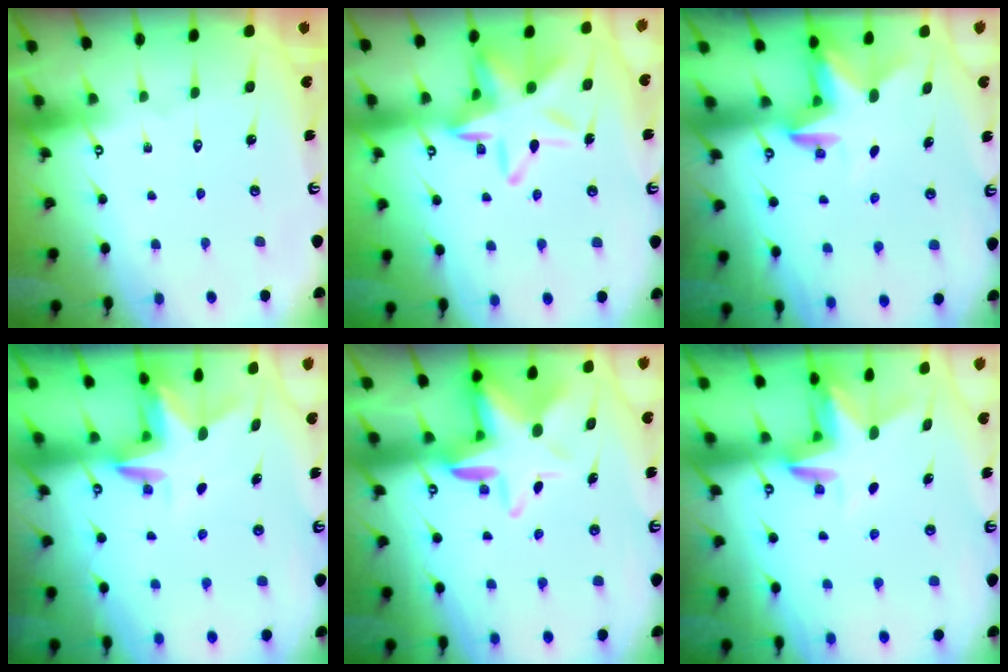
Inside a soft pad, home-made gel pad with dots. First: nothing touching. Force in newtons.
{"total": 16.5, "press": 16.4, "slide": 1.4}
{"total": 2.8, "press": 2.8, "slide": 0.6}
{"total": 3.1, "press": 3.1, "slide": 0.2}
{"total": 8.2, "press": 8.1, "slide": 1.2}
{"total": 3.1, "press": 3.1, "slide": 0.2}